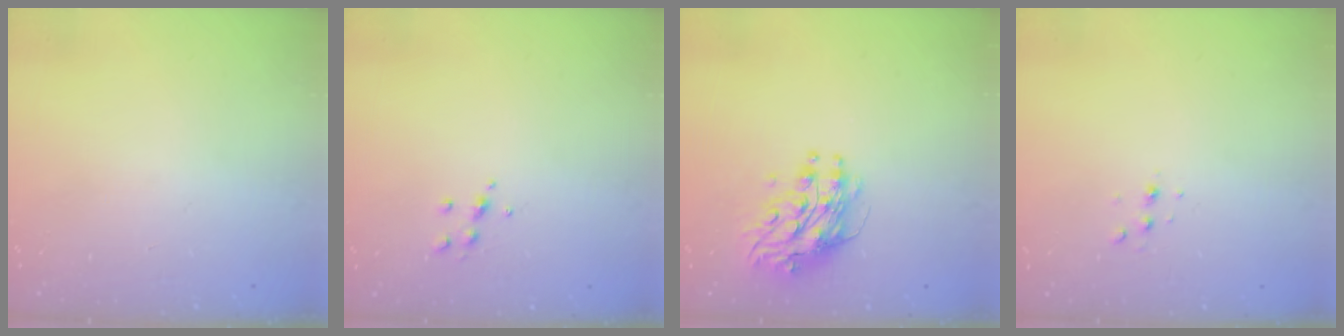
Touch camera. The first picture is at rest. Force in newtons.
{"total": 5.8, "press": 5.7, "slide": 0.8}
{"total": 9.0, "press": 9.0, "slide": 0.9}
{"total": 2.8, "press": 2.8, "slide": 0.7}